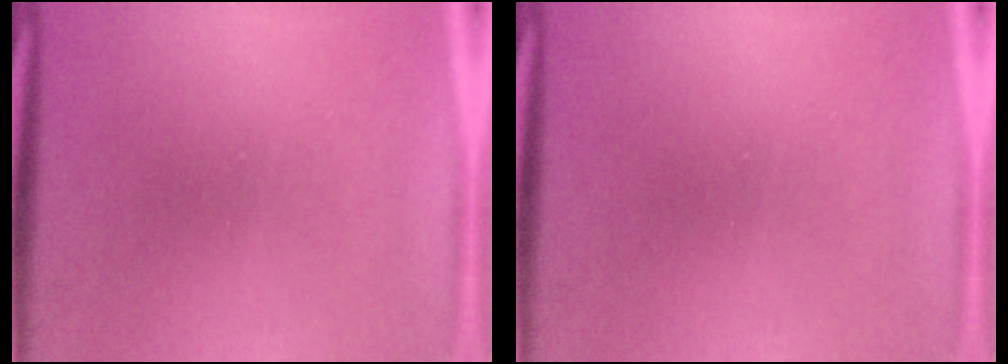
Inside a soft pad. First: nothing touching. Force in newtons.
{"total": 0.0}